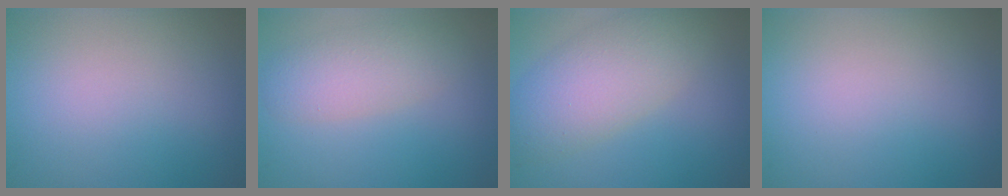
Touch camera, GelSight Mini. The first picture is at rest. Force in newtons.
{"total": 3.2, "press": 3.2, "slide": 0.1}
{"total": 5.4, "press": 5.4, "slide": 0.1}
{"total": 0.0}